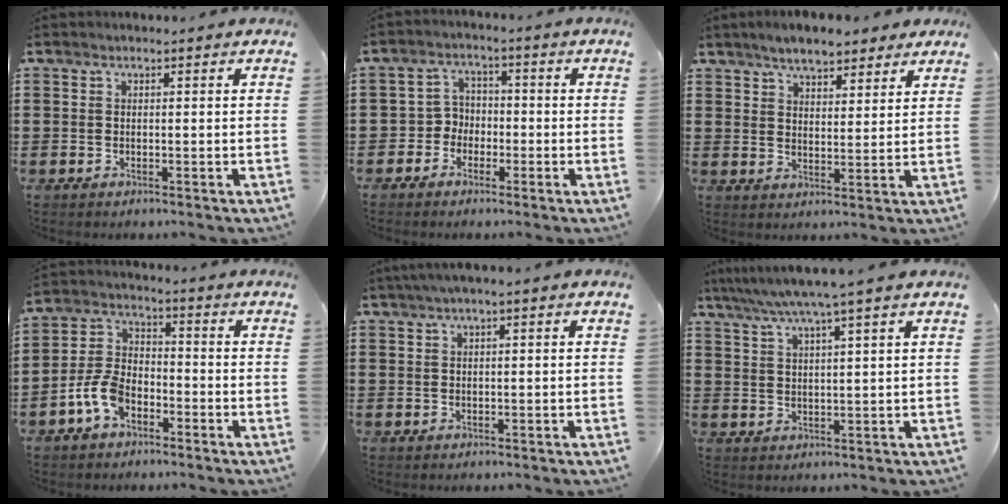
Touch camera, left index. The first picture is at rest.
{"total": 4.0, "force": [-2.3, 3.2, 0.6], "torque": [-0.032, 0.005, -0.054]}
{"total": 5.5, "force": [4.8, 1.9, 1.9], "torque": [-0.054, 0.000, 0.089]}
{"total": 6.9, "force": [-3.8, 3.9, 4.2], "torque": [-0.114, 0.005, -0.078]}
{"total": 1.5, "force": [0.2, 0.1, 1.5], "torque": [-0.025, -0.002, 0.003]}
{"total": 4.9, "force": [3.7, -0.8, 3.2], "torque": [-0.072, -0.016, 0.059]}